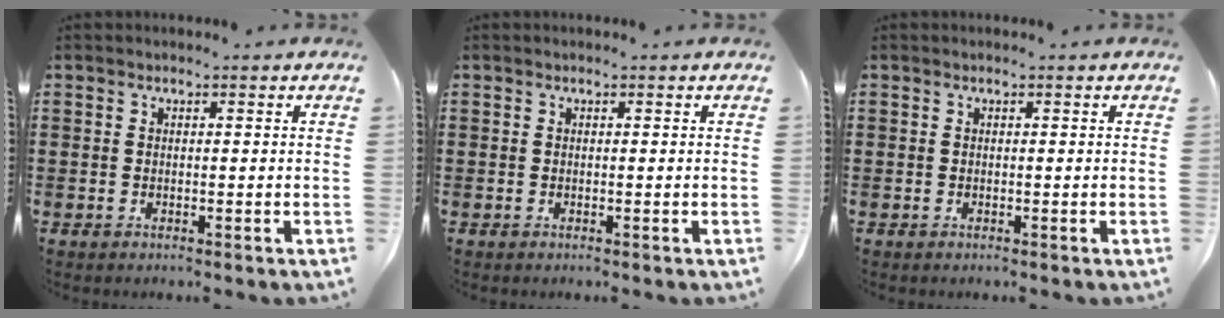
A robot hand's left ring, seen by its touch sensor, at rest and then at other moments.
{"total": 0.0}
{"total": 0.0}